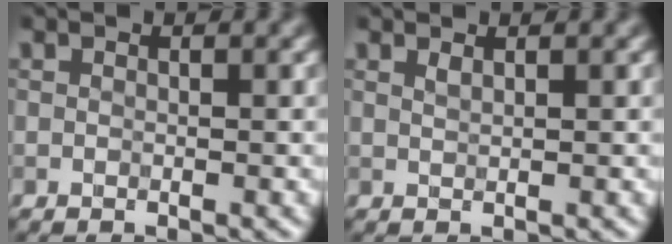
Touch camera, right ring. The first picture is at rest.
{"total": 0.7, "force": [0.7, 0.1, 0.3], "torque": [-0.002, 0.006, 0.013]}